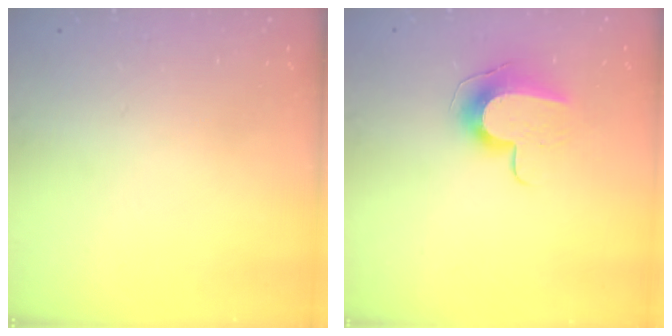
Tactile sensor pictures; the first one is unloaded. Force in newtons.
{"total": 9.6, "press": 9.6, "slide": 0.3}